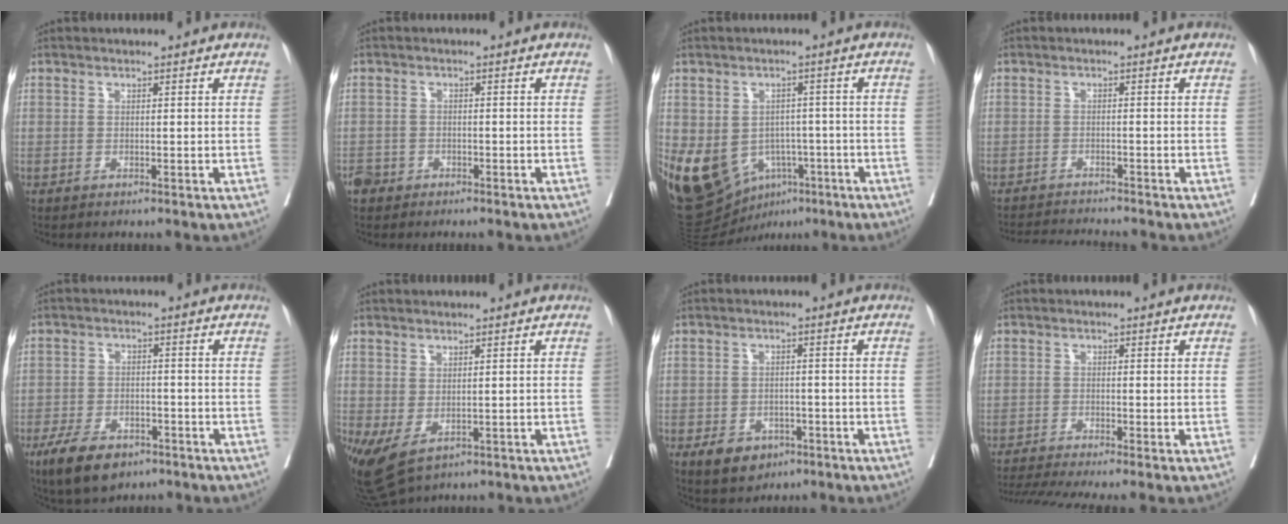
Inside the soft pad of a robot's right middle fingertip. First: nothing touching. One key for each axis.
{"total": 2.0, "fx": -1.6, "fy": 1.1, "fz": 0.4, "tx": -0.012, "ty": 0.004, "tz": -0.030}
{"total": 14.2, "fx": -5.4, "fy": 10.8, "fz": 7.5, "tx": -0.153, "ty": 0.009, "tz": -0.066}
{"total": 5.4, "fx": -5.3, "fy": -0.5, "fz": 1.0, "tx": -0.012, "ty": -0.015, "tz": -0.085}
{"total": 8.5, "fx": -5.5, "fy": 4.2, "fz": 4.9, "tx": -0.090, "ty": -0.008, "tz": -0.089}
{"total": 5.7, "fx": -1.7, "fy": 2.7, "fz": 4.7, "tx": -0.088, "ty": -0.014, "tz": -0.011}
{"total": 5.6, "fx": -3.0, "fy": 3.9, "fz": 2.6, "tx": -0.039, "ty": 0.000, "tz": -0.035}
{"total": 6.1, "fx": -5.1, "fy": -0.9, "fz": 3.3, "tx": -0.056, "ty": -0.012, "tz": -0.084}